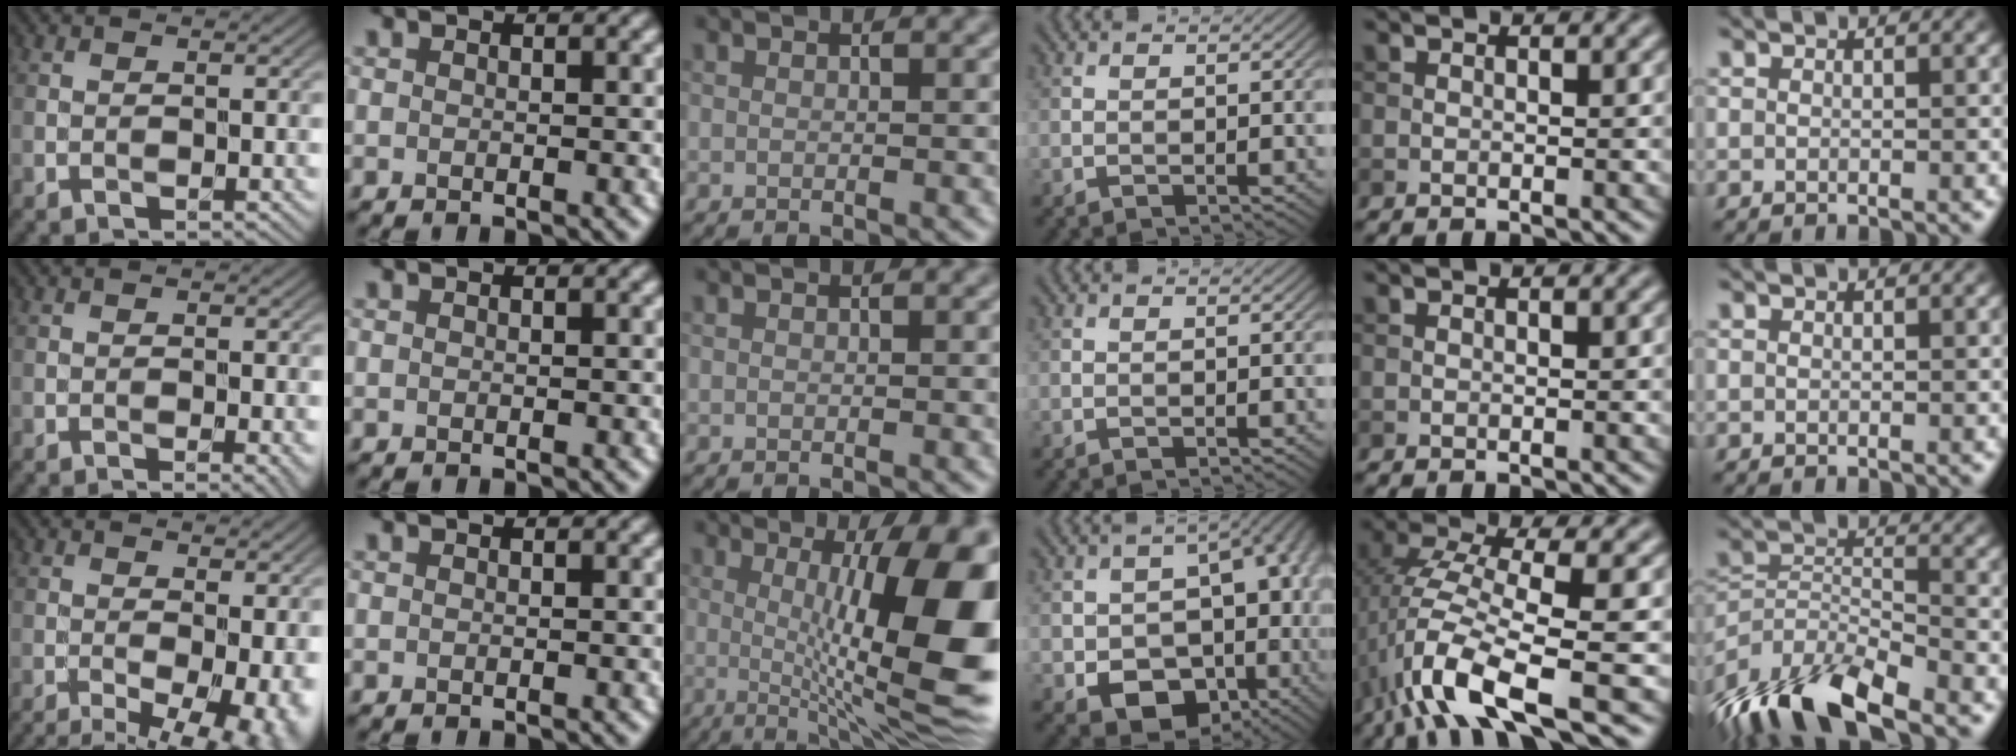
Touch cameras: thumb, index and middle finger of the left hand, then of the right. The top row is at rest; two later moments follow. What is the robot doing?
{"motion": "unscrew", "object": "dispenser bottle"}